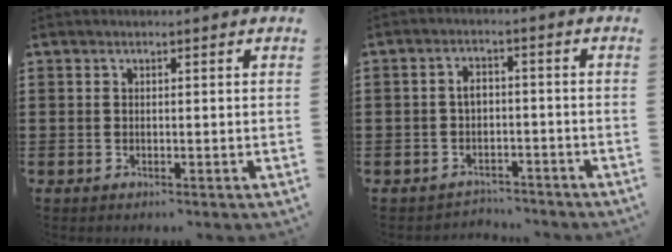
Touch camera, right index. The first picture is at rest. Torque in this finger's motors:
{"motor_torque": [-0.25, 0.30, -0.01, -0.01]}